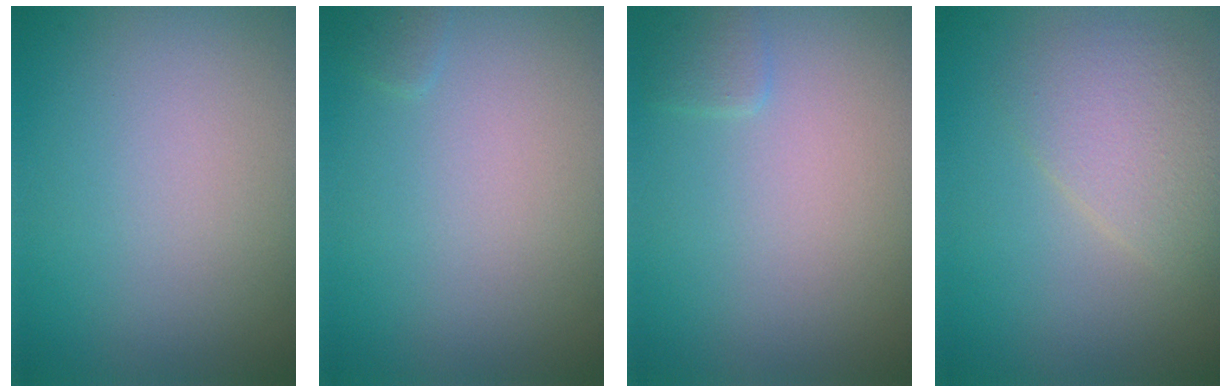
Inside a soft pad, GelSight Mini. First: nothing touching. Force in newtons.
{"total": 0.6, "press": 0.6, "slide": 0.0}
{"total": 0.9, "press": 0.9, "slide": 0.1}
{"total": 3.0, "press": 3.0, "slide": 0.0}